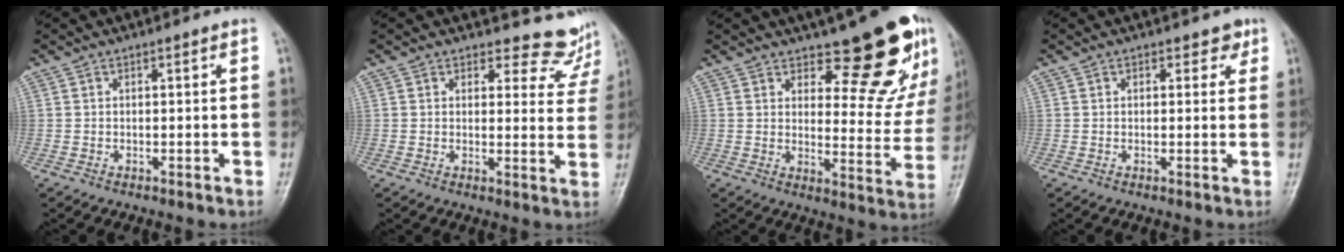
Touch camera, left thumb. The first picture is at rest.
{"total": 7.8, "force": [7.3, 2.6, -0.4], "torque": [0.047, -0.063, 0.064]}
{"total": 15.1, "force": [10.8, 5.5, 9.1], "torque": [-0.060, -0.093, 0.141]}
{"total": 2.1, "force": [1.3, 1.4, 0.8], "torque": [0.010, -0.004, 0.010]}